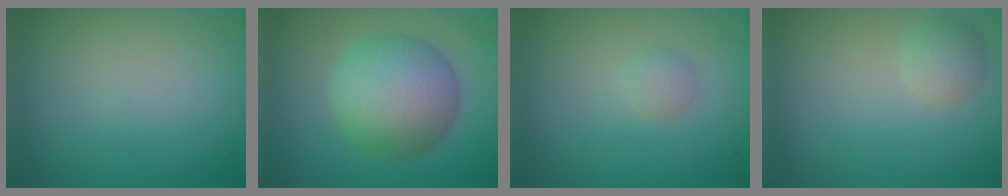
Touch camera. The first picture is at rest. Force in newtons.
{"total": 8.5, "press": 8.5, "slide": 0.2}
{"total": 1.1, "press": 1.1, "slide": 0.0}
{"total": 2.1, "press": 2.1, "slide": 0.0}